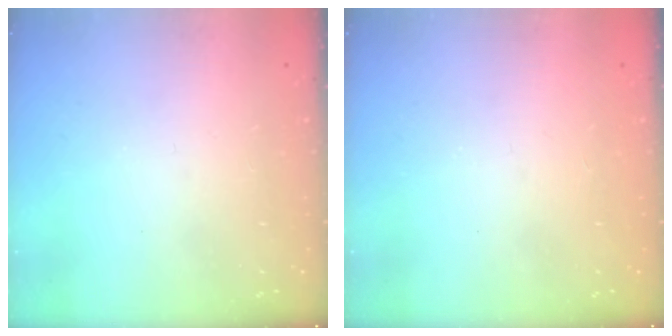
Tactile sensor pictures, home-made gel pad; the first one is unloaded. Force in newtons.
{"total": 1.3, "press": 1.1, "slide": 0.7}